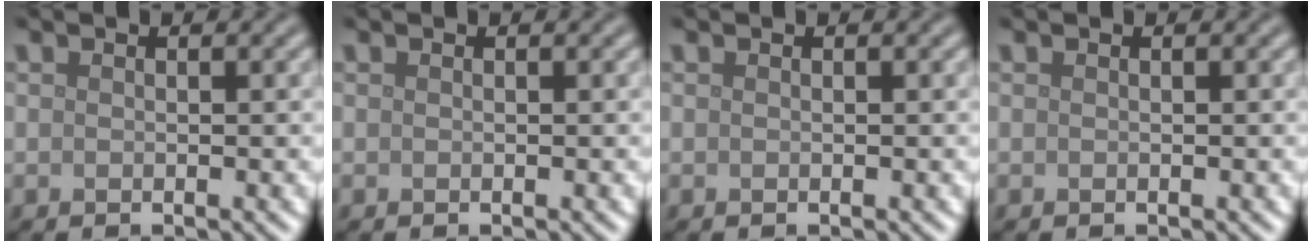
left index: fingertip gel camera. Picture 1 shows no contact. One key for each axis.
{"total": 0.0}
{"total": 0.0}
{"total": 0.0}